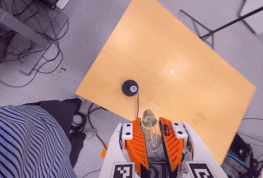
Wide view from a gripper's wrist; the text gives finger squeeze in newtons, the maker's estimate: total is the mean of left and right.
{"total": 21.3, "left": 25.2, "right": 17.5}